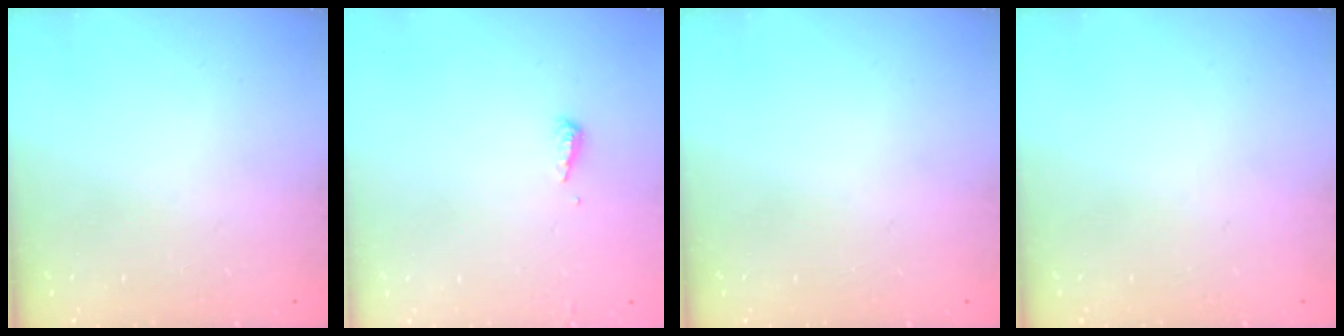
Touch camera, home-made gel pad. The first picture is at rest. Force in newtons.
{"total": 5.1, "press": 5.1, "slide": 0.5}
{"total": 0.0}
{"total": 0.0}